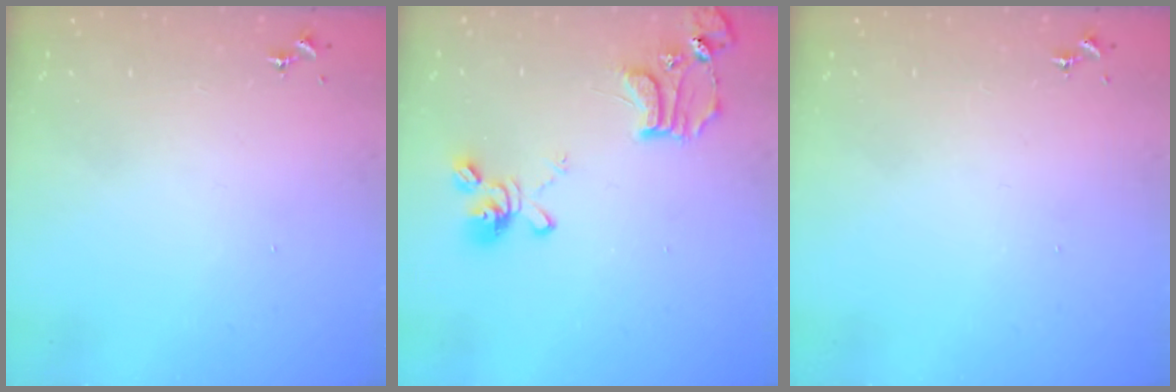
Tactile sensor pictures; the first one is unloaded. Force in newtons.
{"total": 15.3, "press": 15.3, "slide": 1.1}
{"total": 0.0}